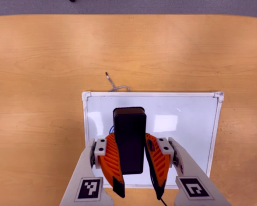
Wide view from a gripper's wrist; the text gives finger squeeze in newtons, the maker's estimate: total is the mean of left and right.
{"total": 8.3, "left": 6.9, "right": 9.7}